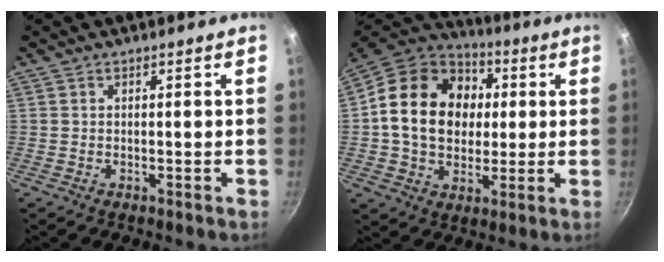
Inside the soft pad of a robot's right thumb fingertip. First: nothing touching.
{"total": 20.9, "force": [2.6, 16.3, 12.8], "torque": [-0.197, 0.021, 0.038]}